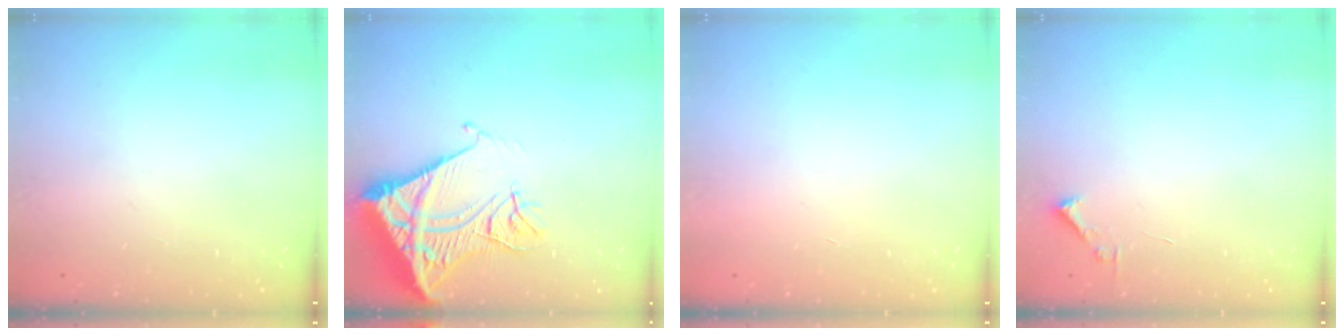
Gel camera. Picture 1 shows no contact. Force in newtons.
{"total": 16.2, "press": 16.1, "slide": 2.1}
{"total": 1.5, "press": 1.5, "slide": 0.1}
{"total": 1.7, "press": 1.7, "slide": 0.2}